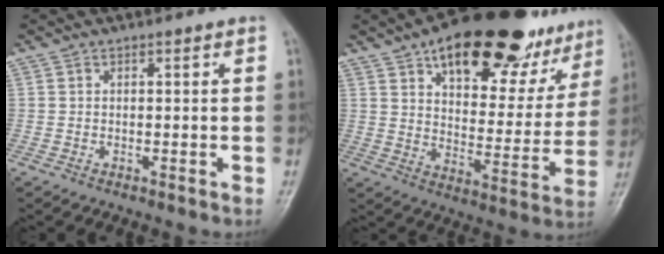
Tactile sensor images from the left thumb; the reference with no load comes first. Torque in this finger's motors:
{"motor_torque": [0.31, 0.35, 1.58, -1.19, 0.11]}